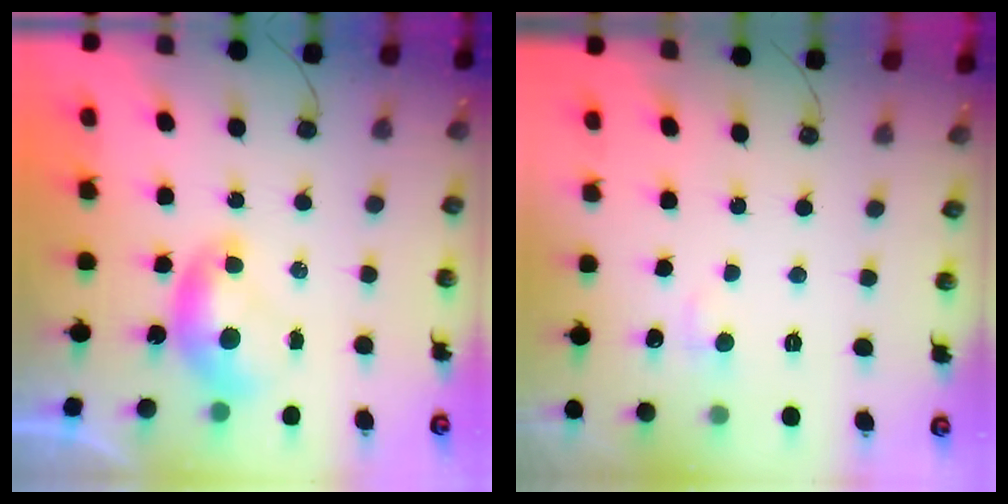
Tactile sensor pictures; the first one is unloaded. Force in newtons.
{"total": 1.5, "press": 1.2, "slide": 0.8}